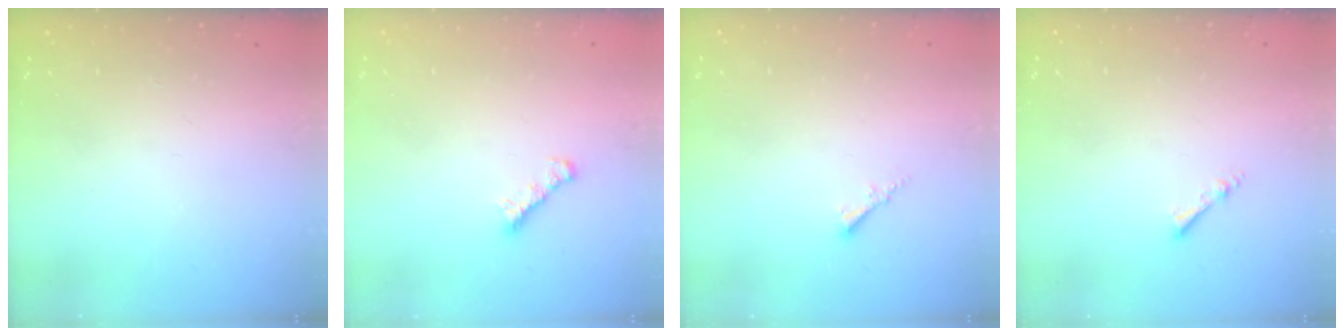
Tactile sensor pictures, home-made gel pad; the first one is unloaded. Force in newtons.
{"total": 1.6, "press": 1.4, "slide": 0.6}
{"total": 1.8, "press": 1.7, "slide": 0.3}
{"total": 2.2, "press": 2.1, "slide": 0.4}